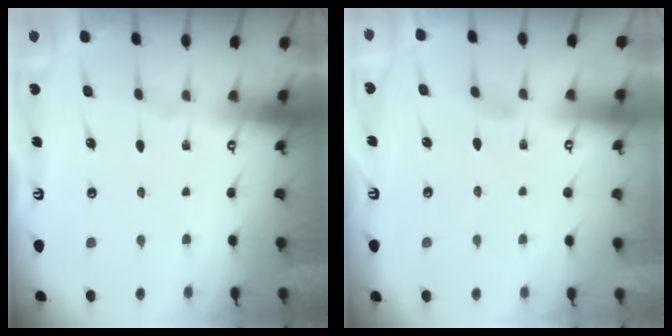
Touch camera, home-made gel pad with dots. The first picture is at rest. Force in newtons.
{"total": 1.0, "press": 0.9, "slide": 0.4}